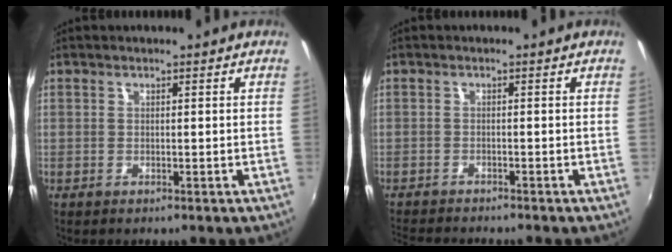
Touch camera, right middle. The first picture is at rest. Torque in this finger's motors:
{"motor_torque": [1.07, -1.07, 0.06, 0.04]}